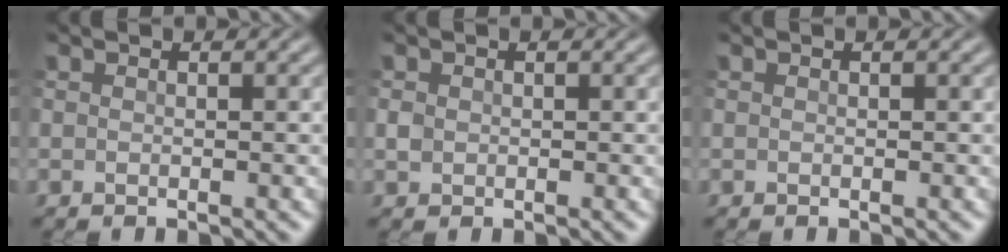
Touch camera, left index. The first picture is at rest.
{"total": 0.8, "force": [0.0, 0.8, 0.3], "torque": [-0.007, 0.000, -0.001]}
{"total": 0.0}